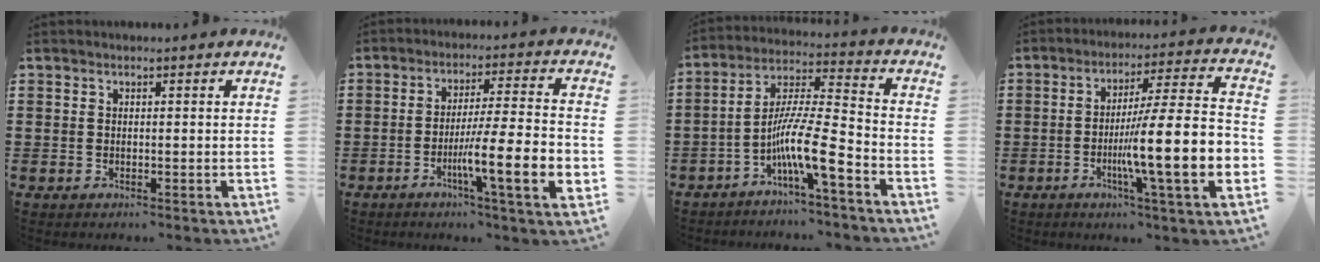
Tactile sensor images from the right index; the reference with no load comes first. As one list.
[{"total": 11.5, "force": [-3.9, 0.9, 10.8], "torque": [-0.193, -0.008, -0.071]}, {"total": 10.7, "force": [-5.9, 0.8, 8.8], "torque": [-0.176, -0.020, -0.116]}, {"total": 15.3, "force": [-3.8, 1.7, 14.7], "torque": [-0.237, -0.021, -0.071]}]